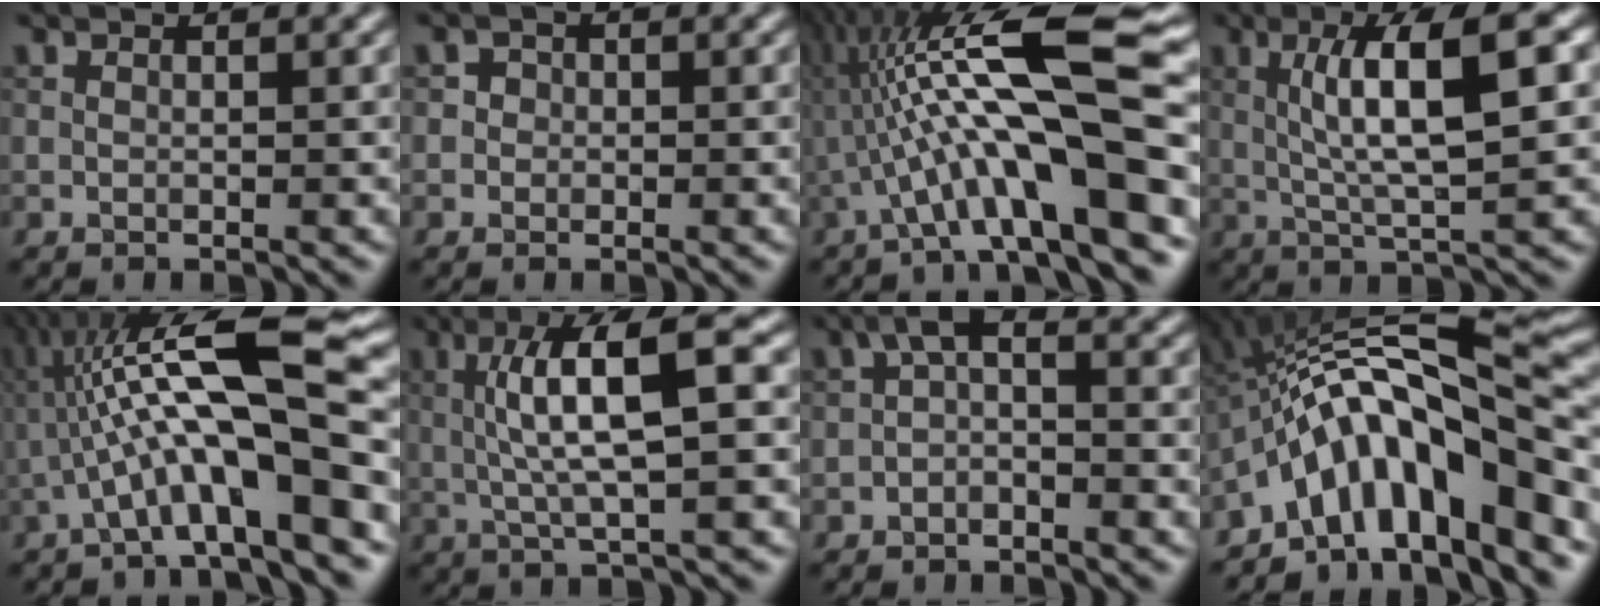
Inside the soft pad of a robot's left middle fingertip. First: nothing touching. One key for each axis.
{"total": 1.4, "fx": 0.0, "fy": 1.4, "fz": 0.2, "tx": 0.014, "ty": 0.002, "tz": -0.012}
{"total": 13.8, "fx": -1.3, "fy": 2.6, "fz": 13.5, "tx": -0.231, "ty": 0.040, "tz": -0.019}
{"total": 7.7, "fx": 1.5, "fy": 1.3, "fz": 7.5, "tx": -0.128, "ty": 0.011, "tz": 0.028}
{"total": 11.9, "fx": -1.1, "fy": 2.3, "fz": 11.7, "tx": -0.197, "ty": 0.037, "tz": -0.021}
{"total": 7.5, "fx": 1.2, "fy": 1.3, "fz": 7.3, "tx": -0.129, "ty": 0.016, "tz": 0.019}
{"total": 2.2, "fx": -0.8, "fy": 0.9, "fz": 1.9, "tx": -0.035, "ty": 0.008, "tz": -0.021}
{"total": 14.4, "fx": -5.0, "fy": 4.6, "fz": 12.7, "tx": -0.176, "ty": 0.029, "tz": -0.084}